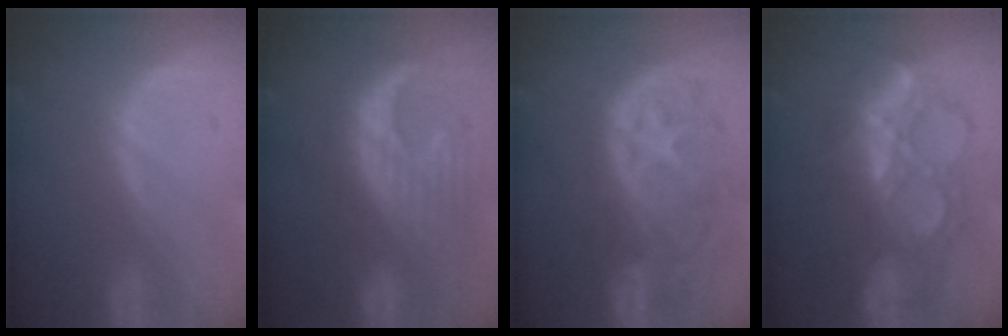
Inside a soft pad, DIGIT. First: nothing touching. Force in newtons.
{"total": 10.0, "press": 9.8, "slide": 1.9}
{"total": 11.2, "press": 9.8, "slide": 5.3}
{"total": 9.1, "press": 9.0, "slide": 1.1}